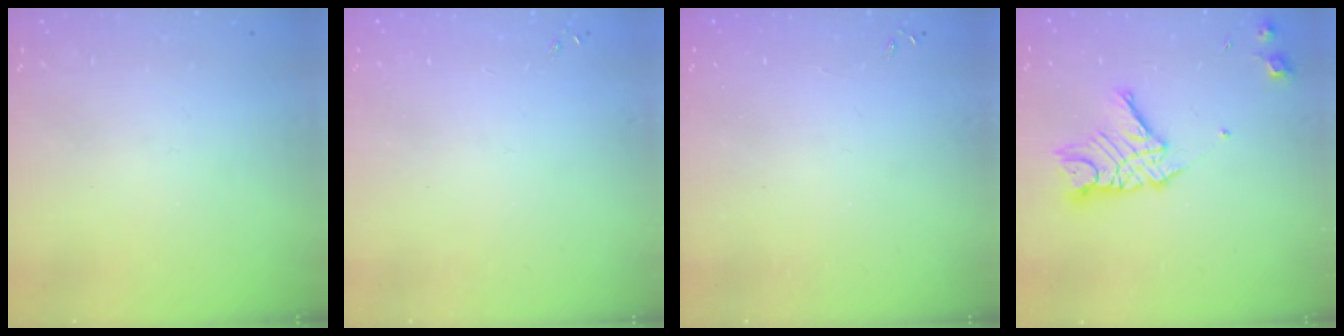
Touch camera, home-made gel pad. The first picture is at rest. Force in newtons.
{"total": 0.0}
{"total": 0.0}
{"total": 11.9, "press": 11.9, "slide": 1.2}